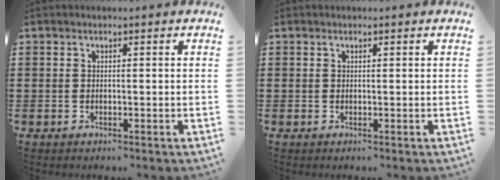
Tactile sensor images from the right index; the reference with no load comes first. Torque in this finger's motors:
{"motor_torque": [-0.35, 0.04, 0.01, -0.01]}